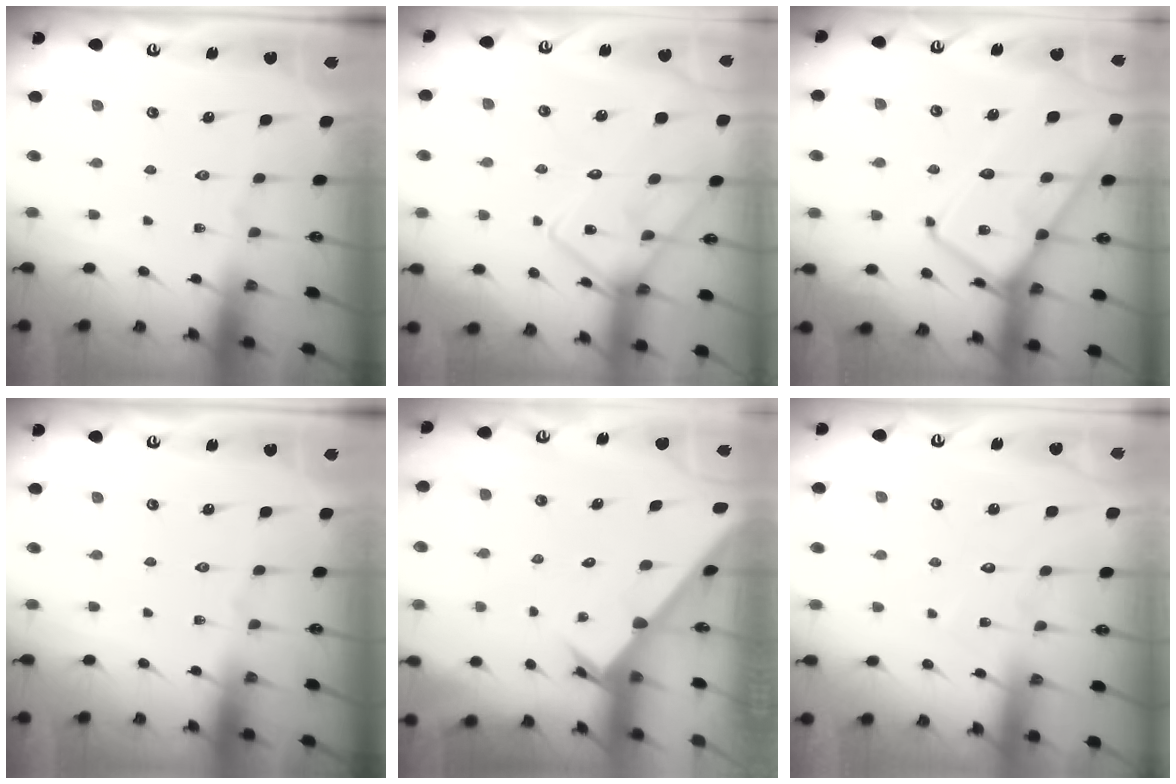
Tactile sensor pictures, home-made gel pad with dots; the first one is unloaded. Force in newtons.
{"total": 14.8, "press": 14.8, "slide": 1.0}
{"total": 16.0, "press": 15.9, "slide": 1.6}
{"total": 0.0}
{"total": 2.2, "press": 2.2, "slide": 0.1}
{"total": 3.5, "press": 3.5, "slide": 0.5}